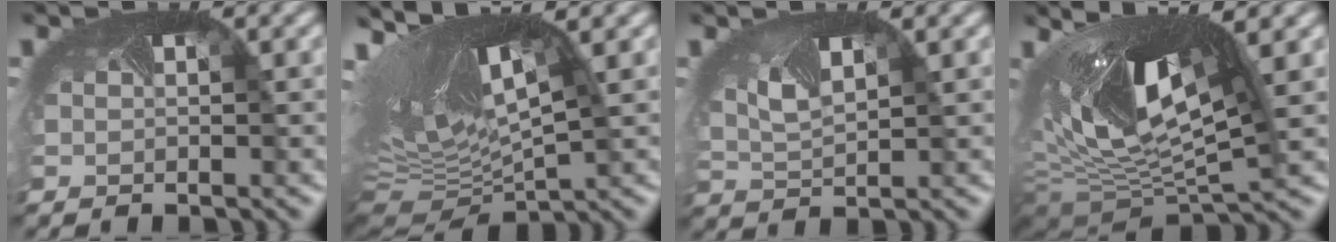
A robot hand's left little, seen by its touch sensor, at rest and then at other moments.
{"total": 14.5, "force": [3.1, 6.8, 12.4], "torque": [-0.252, 0.017, 0.084]}
{"total": 3.8, "force": [1.5, 2.1, 2.8], "torque": [-0.068, -0.008, 0.032]}
{"total": 11.4, "force": [2.4, 5.7, 9.6], "torque": [-0.208, -0.025, 0.047]}